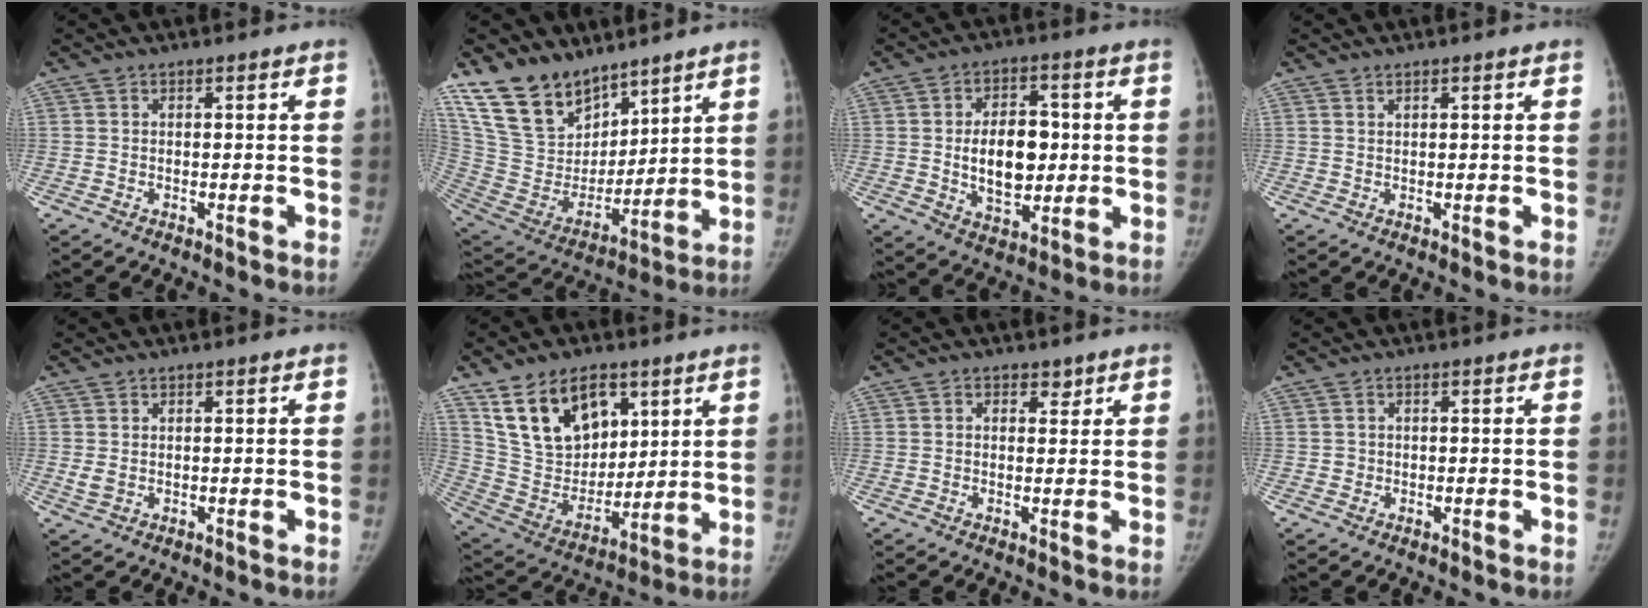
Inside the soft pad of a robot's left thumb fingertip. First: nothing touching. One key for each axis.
{"total": 18.8, "fx": 14.1, "fy": 10.3, "fz": 7.1, "tx": -0.089, "ty": -0.065, "tz": 0.282}
{"total": 12.0, "fx": 0.1, "fy": 7.6, "fz": 9.2, "tx": -0.113, "ty": 0.003, "tz": 0.009}
{"total": 0.5, "fx": 0.5, "fy": 0.0, "fz": 0.1, "tx": -0.003, "ty": -0.003, "tz": 0.010}
{"total": 1.5, "fx": 0.3, "fy": 1.1, "fz": 0.9, "tx": -0.016, "ty": -0.005, "tz": 0.011}
{"total": 18.7, "fx": 9.8, "fy": 11.8, "fz": 10.6, "tx": -0.144, "ty": -0.043, "tz": 0.197}
{"total": 1.8, "fx": 1.0, "fy": 1.2, "fz": 0.7, "tx": 0.005, "ty": -0.004, "tz": 0.011}
{"total": 0.9, "fx": -0.1, "fy": 0.9, "fz": 0.1, "tx": 0.004, "ty": 0.004, "tz": -0.002}